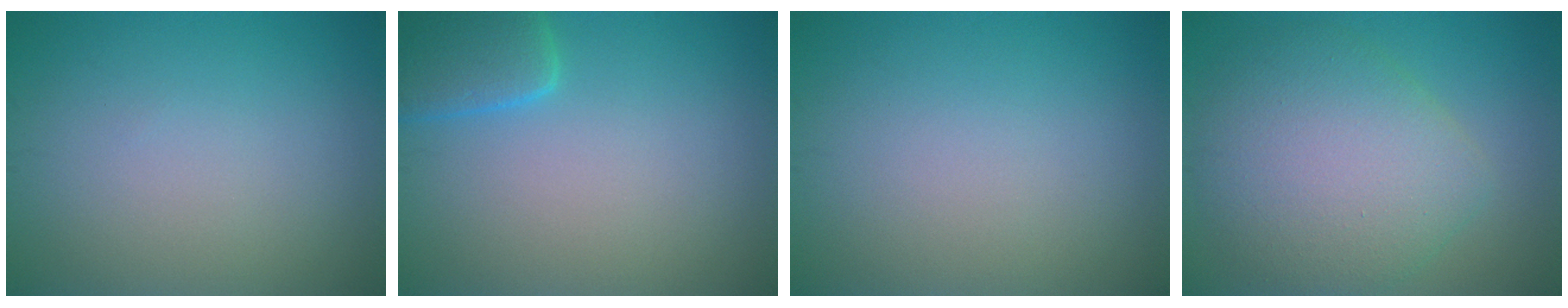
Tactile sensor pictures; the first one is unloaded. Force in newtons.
{"total": 3.9, "press": 3.9, "slide": 0.4}
{"total": 0.0}
{"total": 7.5, "press": 7.5, "slide": 0.6}